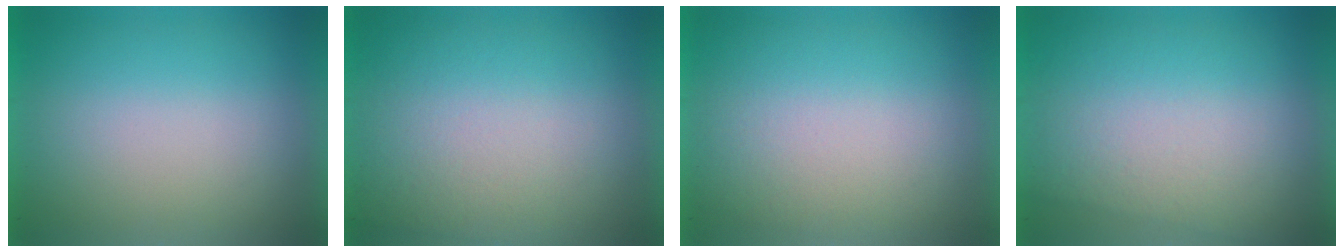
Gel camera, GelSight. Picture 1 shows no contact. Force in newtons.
{"total": 3.0}
{"total": 1.4}
{"total": 3.0}